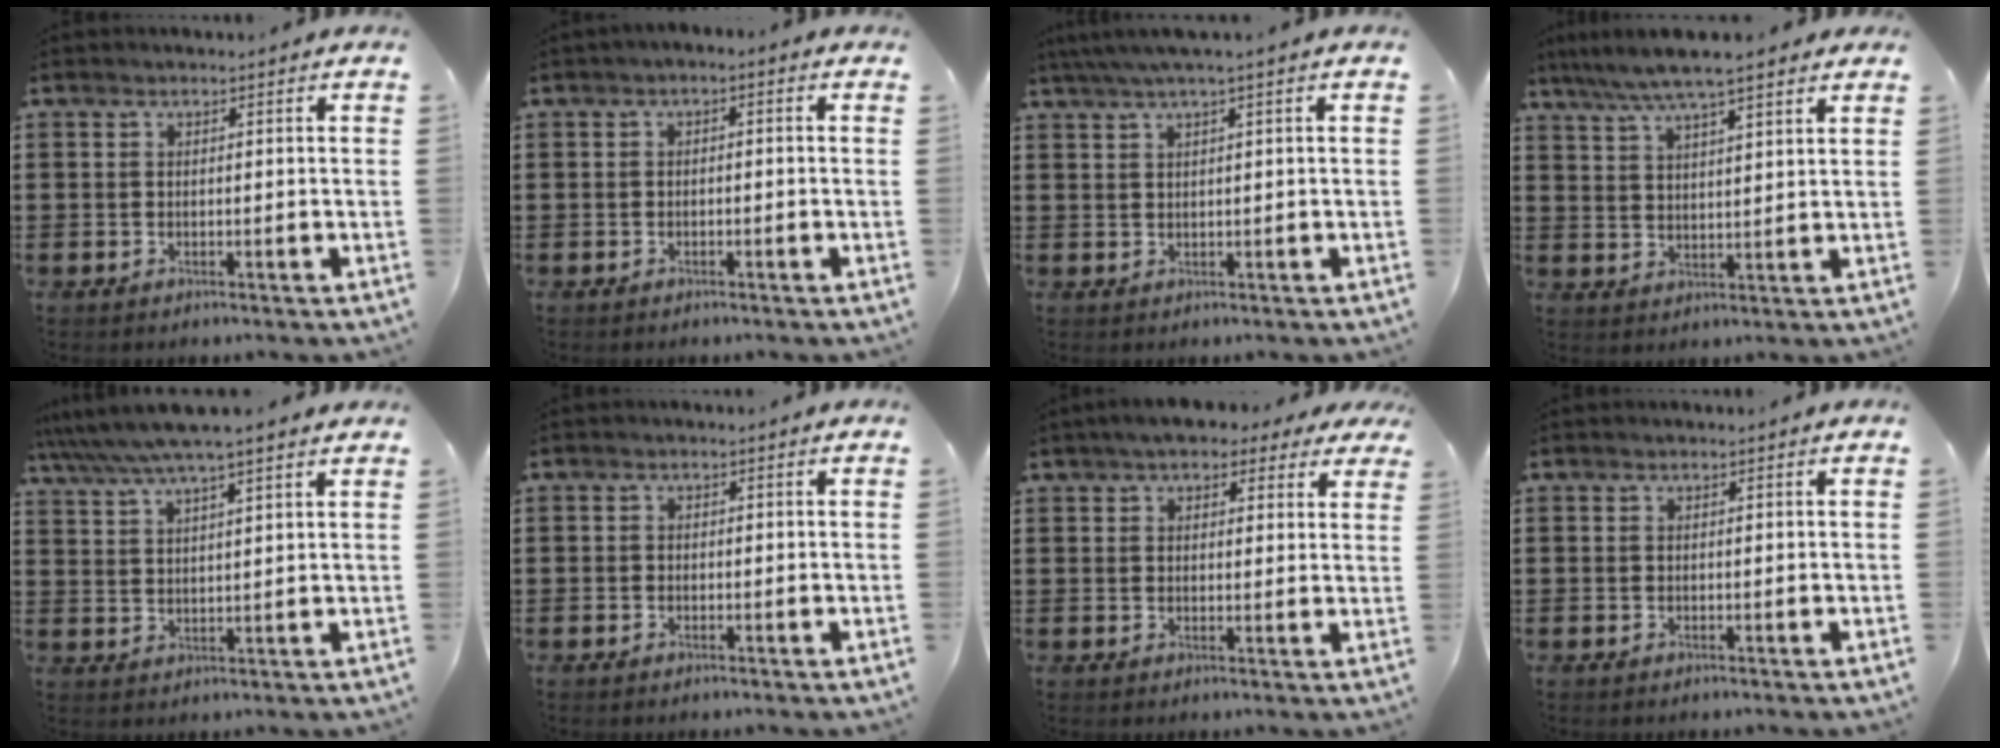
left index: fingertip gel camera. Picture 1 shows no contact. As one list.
[{"total": 1.2, "force": [-1.0, 0.3, 0.5], "torque": [-0.011, 0.000, -0.021]}, {"total": 2.1, "force": [1.1, -0.1, 1.8], "torque": [-0.034, 0.000, 0.019]}, {"total": 6.2, "force": [5.0, 0.5, 3.6], "torque": [-0.083, -0.012, 0.088]}, {"total": 5.8, "force": [4.9, 0.3, 3.0], "torque": [-0.075, -0.017, 0.085]}, {"total": 0.8, "force": [-0.5, 0.6, 0.2], "torque": [-0.005, 0.001, -0.010]}, {"total": 4.7, "force": [3.8, 1.6, 2.2], "torque": [-0.049, 0.003, 0.068]}, {"total": 0.0}]